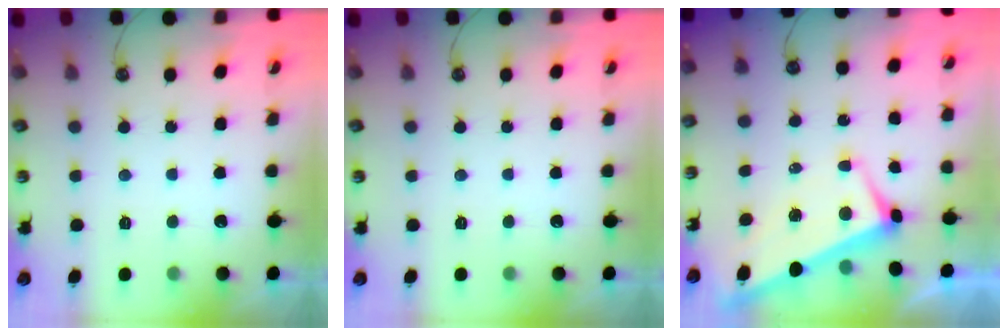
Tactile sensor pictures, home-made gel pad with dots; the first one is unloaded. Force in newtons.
{"total": 0.0}
{"total": 2.5, "press": 2.3, "slide": 0.9}